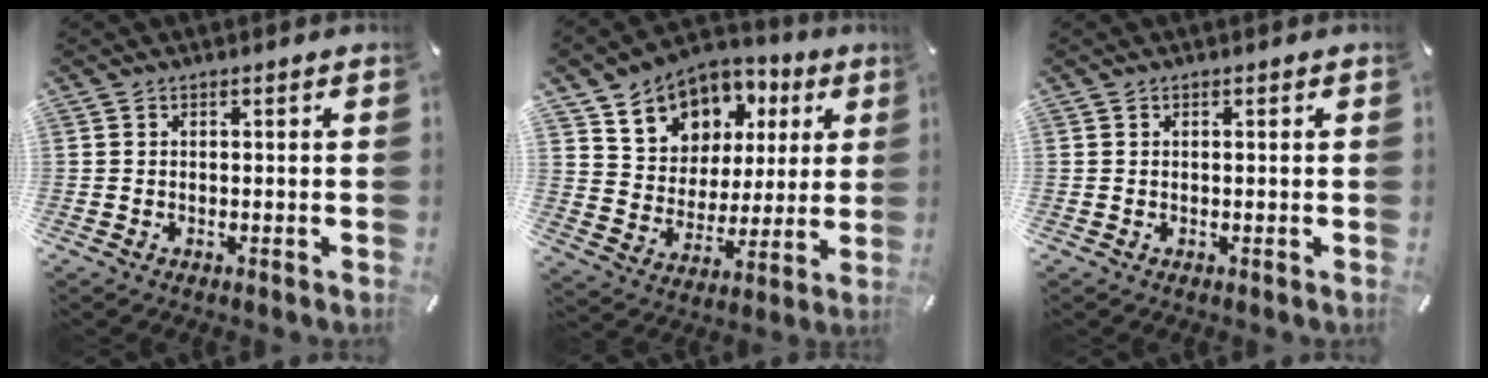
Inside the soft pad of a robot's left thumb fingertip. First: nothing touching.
{"total": 10.9, "force": [5.8, 9.2, 1.1], "torque": [-0.034, -0.049, 0.113]}
{"total": 0.0}